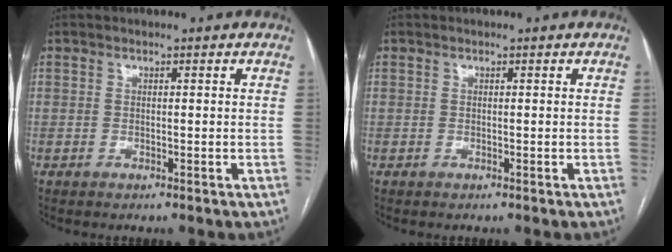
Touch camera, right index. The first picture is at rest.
{"total": 0.0}